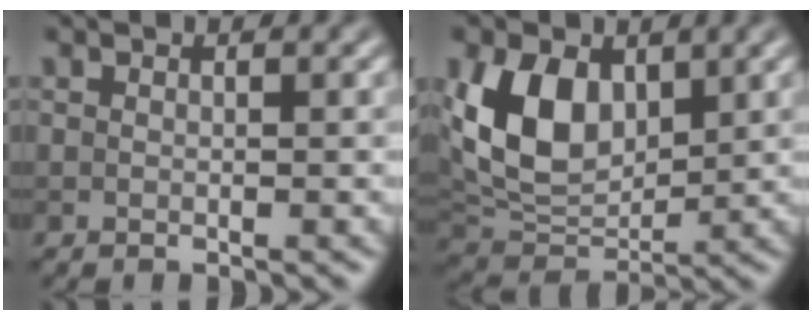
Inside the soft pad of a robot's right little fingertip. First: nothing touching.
{"total": 8.2, "force": [2.2, 5.4, 5.8], "torque": [-0.117, -0.007, 0.042]}